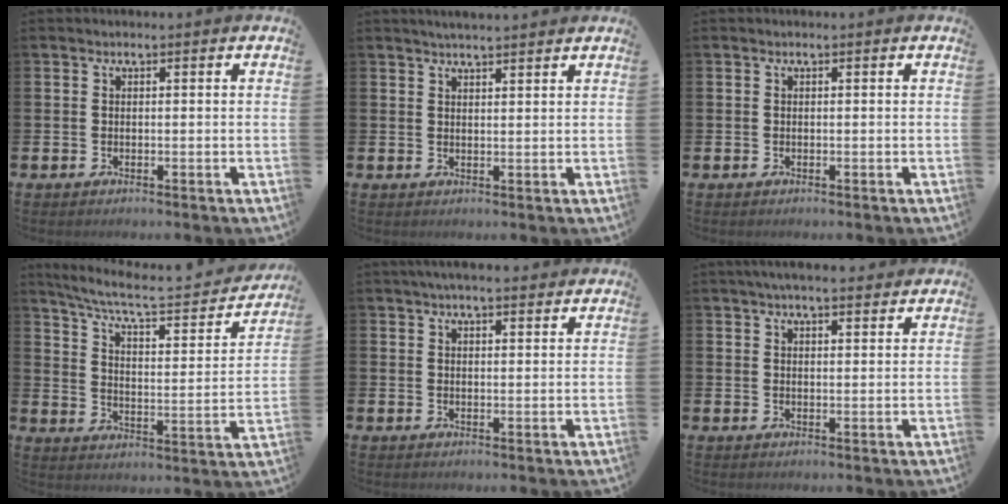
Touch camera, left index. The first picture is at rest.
{"total": 2.7, "force": [2.7, 0.0, 0.4], "torque": [-0.005, -0.011, 0.047]}
{"total": 0.0}
{"total": 7.3, "force": [6.1, 1.7, 3.5], "torque": [-0.093, -0.043, 0.098]}
{"total": 3.3, "force": [3.1, 0.5, 1.2], "torque": [-0.023, -0.007, 0.055]}
{"total": 3.8, "force": [3.4, 0.6, 1.4], "torque": [-0.020, -0.011, 0.059]}